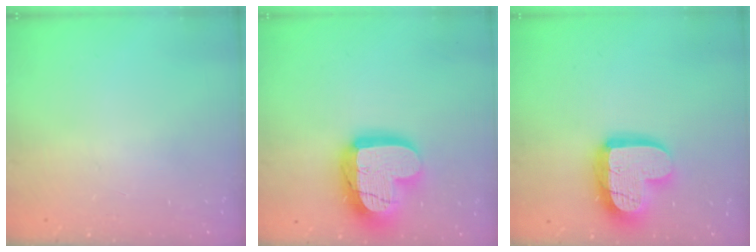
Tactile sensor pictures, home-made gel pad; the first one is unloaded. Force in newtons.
{"total": 19.8, "press": 19.8, "slide": 1.5}
{"total": 17.4, "press": 17.4, "slide": 1.7}